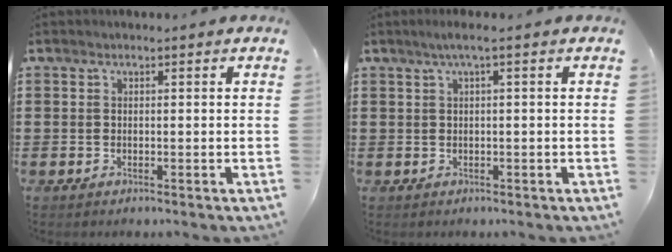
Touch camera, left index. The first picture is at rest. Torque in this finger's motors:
{"motor_torque": [0.38, -0.04, 0.03, 0.03]}